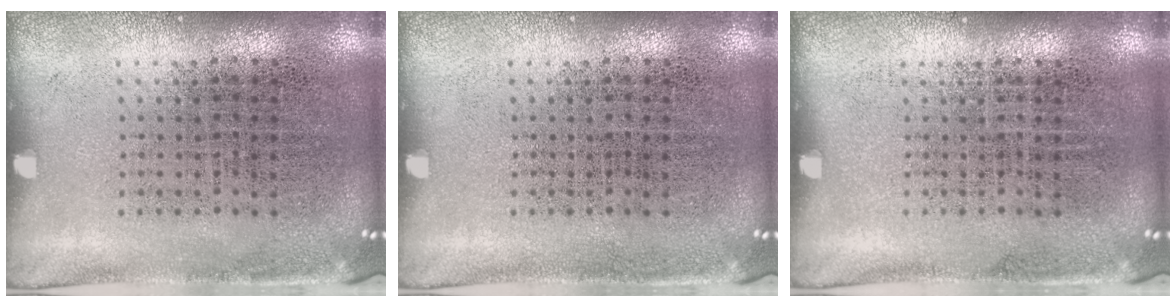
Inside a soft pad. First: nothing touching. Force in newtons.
{"total": 0.0}
{"total": 0.0}